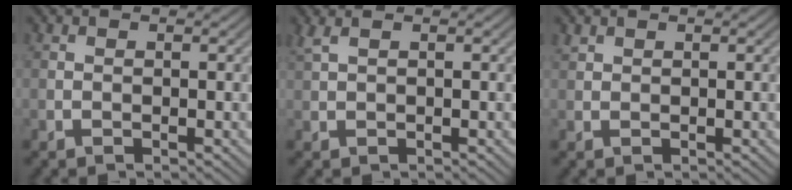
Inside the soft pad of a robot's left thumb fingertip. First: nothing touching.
{"total": 1.6, "force": [1.2, 0.2, 1.0], "torque": [-0.031, 0.010, 0.027]}
{"total": 0.9, "force": [0.8, 0.3, 0.2], "torque": [-0.009, 0.002, 0.022]}